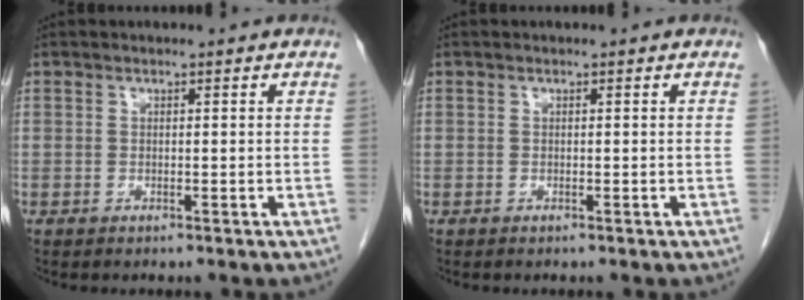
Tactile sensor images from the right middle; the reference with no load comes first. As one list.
[{"total": 0.0}]